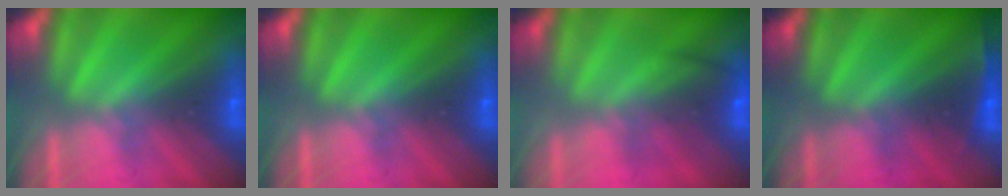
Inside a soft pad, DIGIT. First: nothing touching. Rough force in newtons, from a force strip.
{"total": 0.0}
{"total": 2.4}
{"total": 1.6}